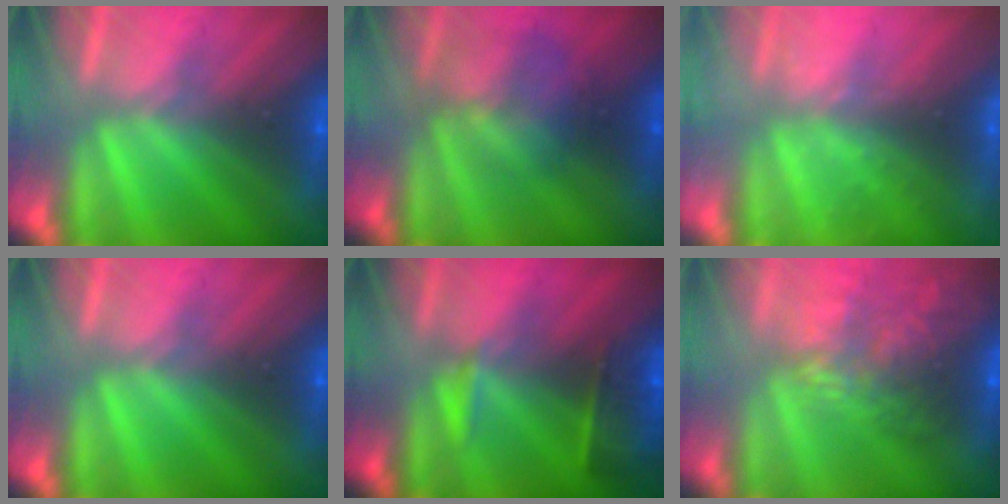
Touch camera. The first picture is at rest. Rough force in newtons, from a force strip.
{"total": 2.3}
{"total": 2.3}
{"total": 0.0}
{"total": 9.0}
{"total": 10.5}